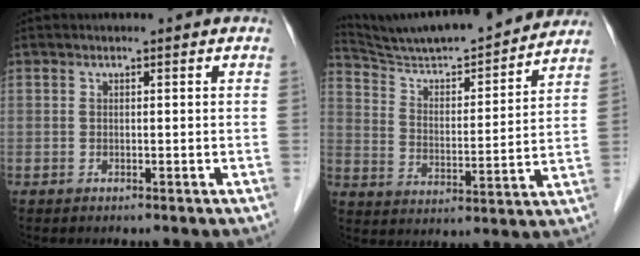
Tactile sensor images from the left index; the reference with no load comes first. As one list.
[{"total": 20.9, "force": [19.5, 1.3, 7.4], "torque": [-0.126, -0.009, 0.291]}]